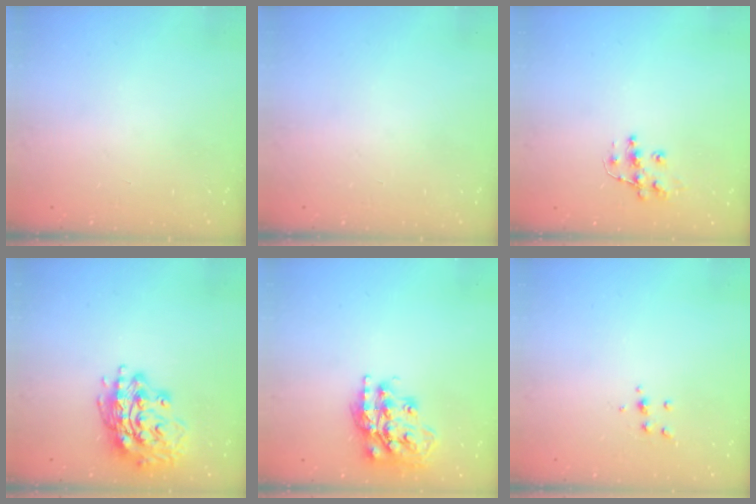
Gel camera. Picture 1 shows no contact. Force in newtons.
{"total": 0.0}
{"total": 8.8, "press": 8.8, "slide": 0.6}
{"total": 16.3, "press": 16.1, "slide": 2.8}
{"total": 16.6, "press": 16.5, "slide": 1.1}
{"total": 4.8, "press": 4.8, "slide": 0.5}